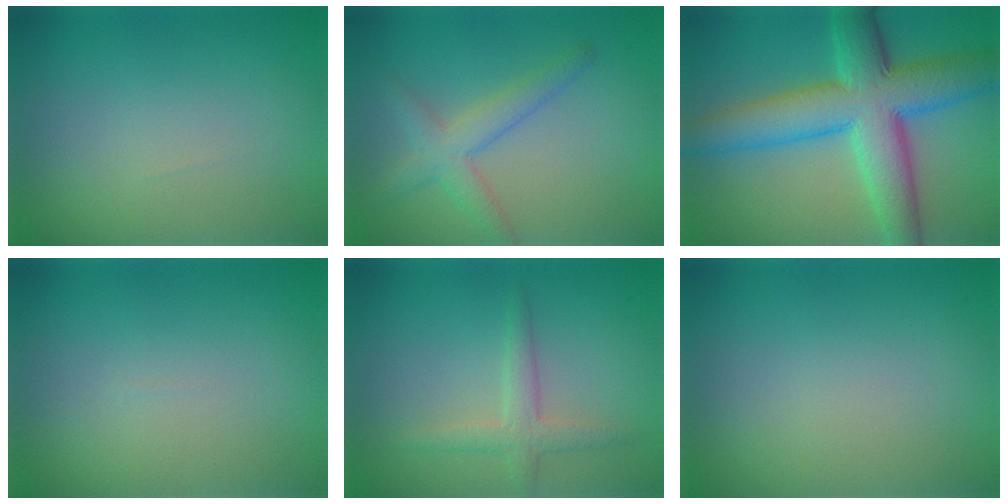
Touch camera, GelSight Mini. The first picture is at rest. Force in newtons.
{"total": 3.1, "press": 3.1, "slide": 0.1}
{"total": 10.7, "press": 10.7, "slide": 0.2}
{"total": 0.0}
{"total": 2.4, "press": 2.4, "slide": 0.0}
{"total": 0.0}